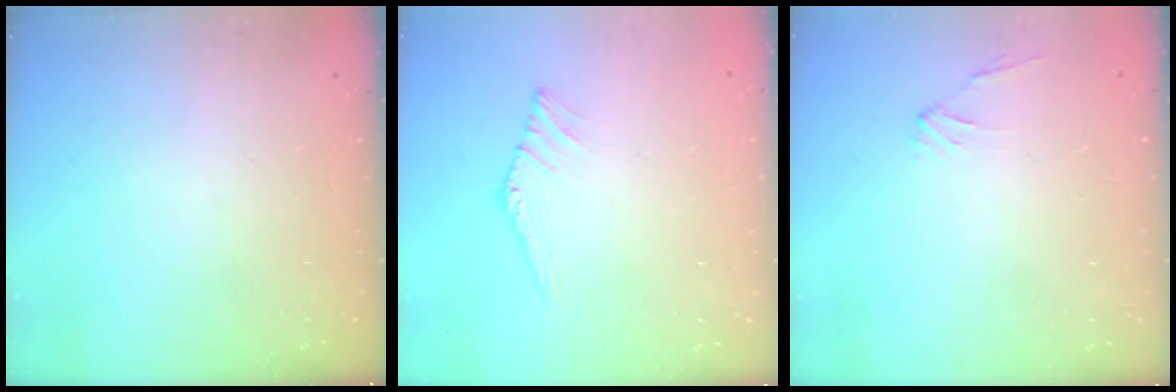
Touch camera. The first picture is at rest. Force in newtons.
{"total": 0.9, "press": 0.8, "slide": 0.4}
{"total": 1.0, "press": 0.8, "slide": 0.6}